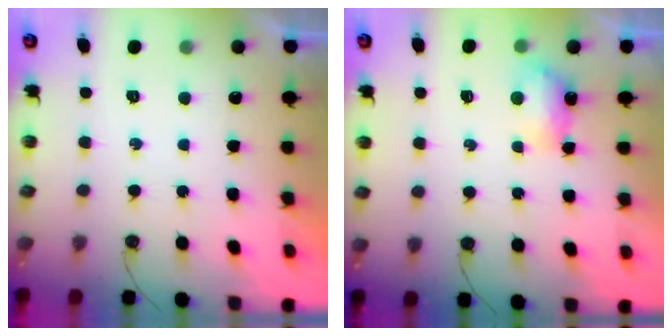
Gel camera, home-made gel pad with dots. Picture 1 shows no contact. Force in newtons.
{"total": 4.5, "press": 4.4, "slide": 0.8}